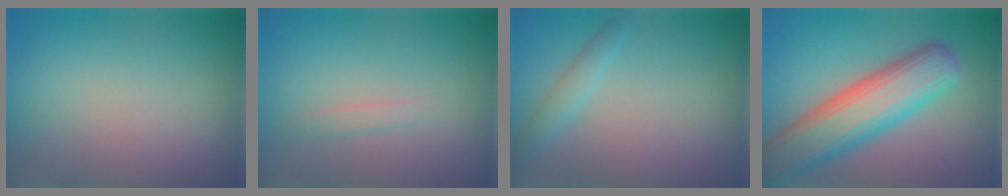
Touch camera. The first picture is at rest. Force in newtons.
{"total": 0.9, "press": 0.9, "slide": 0.0}
{"total": 1.5, "press": 1.5, "slide": 0.1}
{"total": 9.1, "press": 9.0, "slide": 0.9}